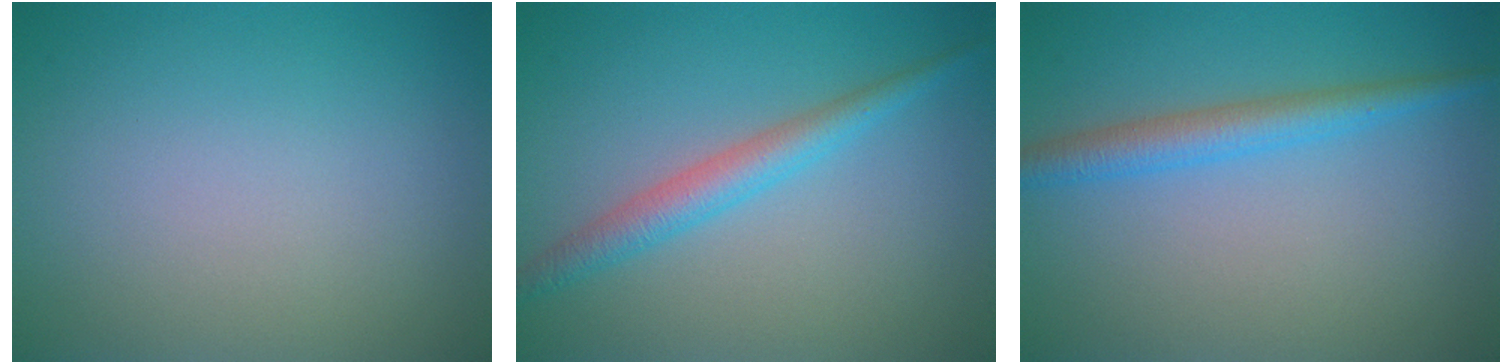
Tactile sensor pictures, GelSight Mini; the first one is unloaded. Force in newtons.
{"total": 2.9, "press": 2.9, "slide": 0.0}
{"total": 3.0, "press": 3.0, "slide": 0.1}